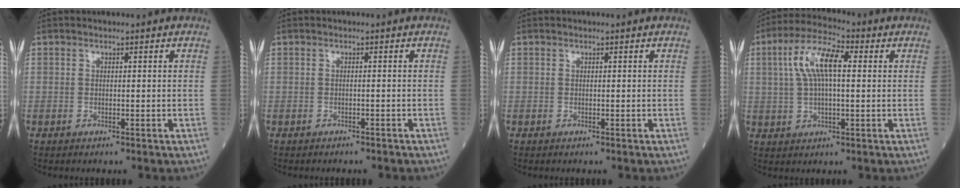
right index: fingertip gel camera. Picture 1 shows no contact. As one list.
[{"total": 2.1, "force": [-1.9, 0.4, 0.8], "torque": [-0.019, -0.004, -0.020]}, {"total": 0.0}, {"total": 9.2, "force": [2.1, 2.9, 8.5], "torque": [-0.175, 0.025, 0.037]}]